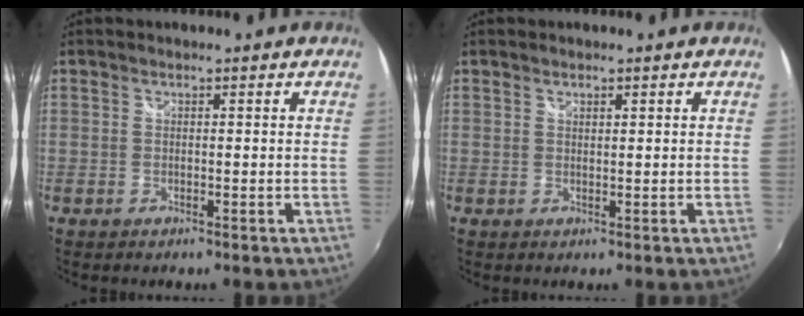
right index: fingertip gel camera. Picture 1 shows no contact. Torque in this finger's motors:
{"motor_torque": [-0.24, -0.07, -0.03, -0.01]}